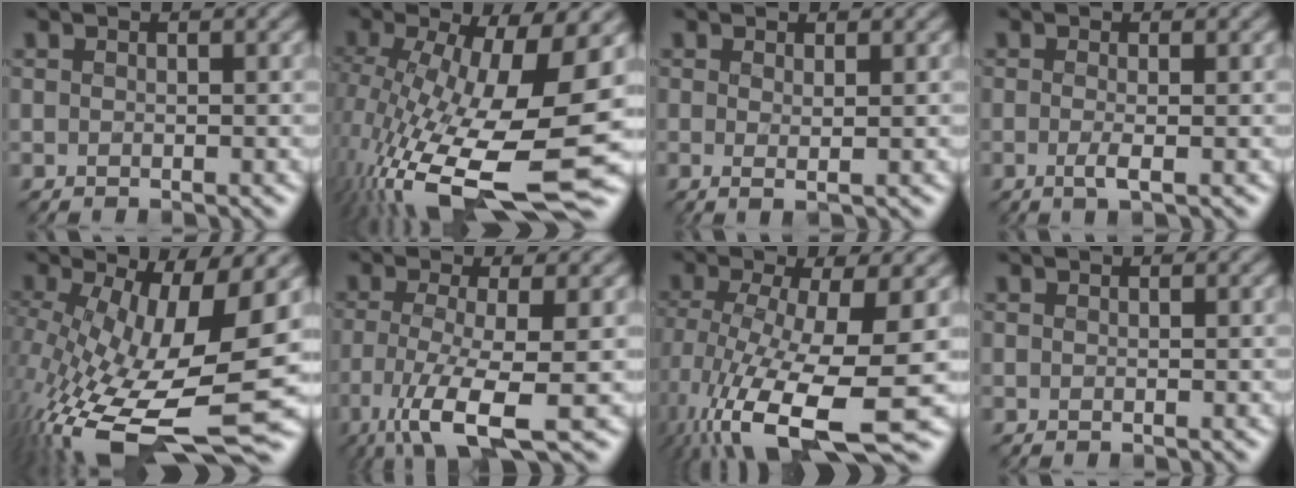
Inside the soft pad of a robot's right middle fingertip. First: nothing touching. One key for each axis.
{"total": 14.2, "fx": -3.4, "fy": 4.9, "fz": 13.0, "tx": -0.239, "ty": -0.024, "tz": -0.049}
{"total": 1.2, "fx": 0.2, "fy": 0.2, "fz": 1.1, "tx": -0.017, "ty": -0.004, "tz": 0.001}
{"total": 1.6, "fx": -0.3, "fy": 0.4, "fz": 1.5, "tx": -0.028, "ty": -0.006, "tz": -0.009}
{"total": 15.8, "fx": -4.2, "fy": 5.5, "fz": 14.3, "tx": -0.271, "ty": -0.028, "tz": -0.068}
{"total": 7.2, "fx": -2.9, "fy": 1.6, "fz": 6.4, "tx": -0.123, "ty": -0.012, "tz": -0.060}
{"total": 12.8, "fx": -4.3, "fy": 4.0, "fz": 11.4, "tx": -0.226, "ty": -0.029, "tz": -0.065}
{"total": 0.0}